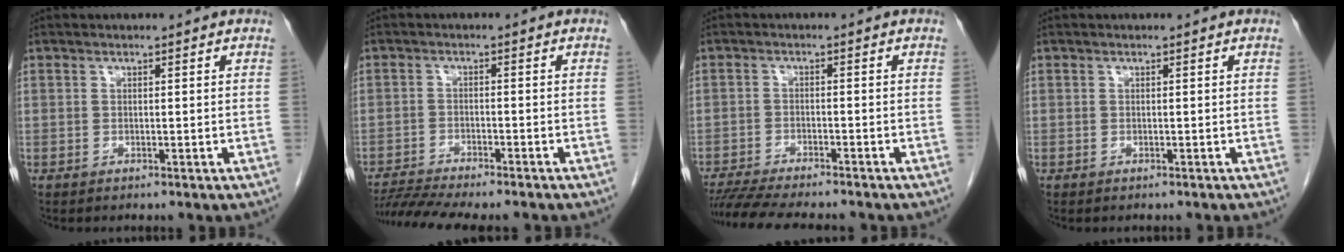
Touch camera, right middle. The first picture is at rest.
{"total": 9.1, "force": [-8.2, 0.0, 3.8], "torque": [-0.061, -0.004, -0.130]}
{"total": 11.3, "force": [-10.1, 1.0, 4.9], "torque": [-0.072, -0.012, -0.152]}
{"total": 0.6, "force": [-0.6, -0.1, -0.1], "torque": [-0.004, -0.003, -0.009]}